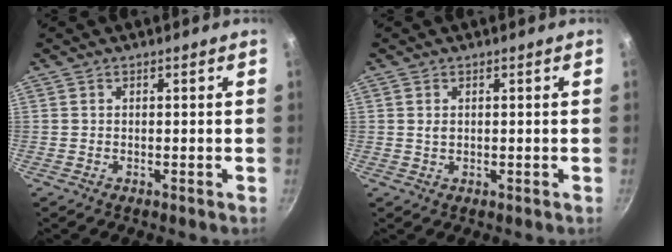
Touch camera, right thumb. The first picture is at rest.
{"total": 1.2, "force": [0.3, 0.7, 0.9], "torque": [-0.016, -0.002, 0.006]}